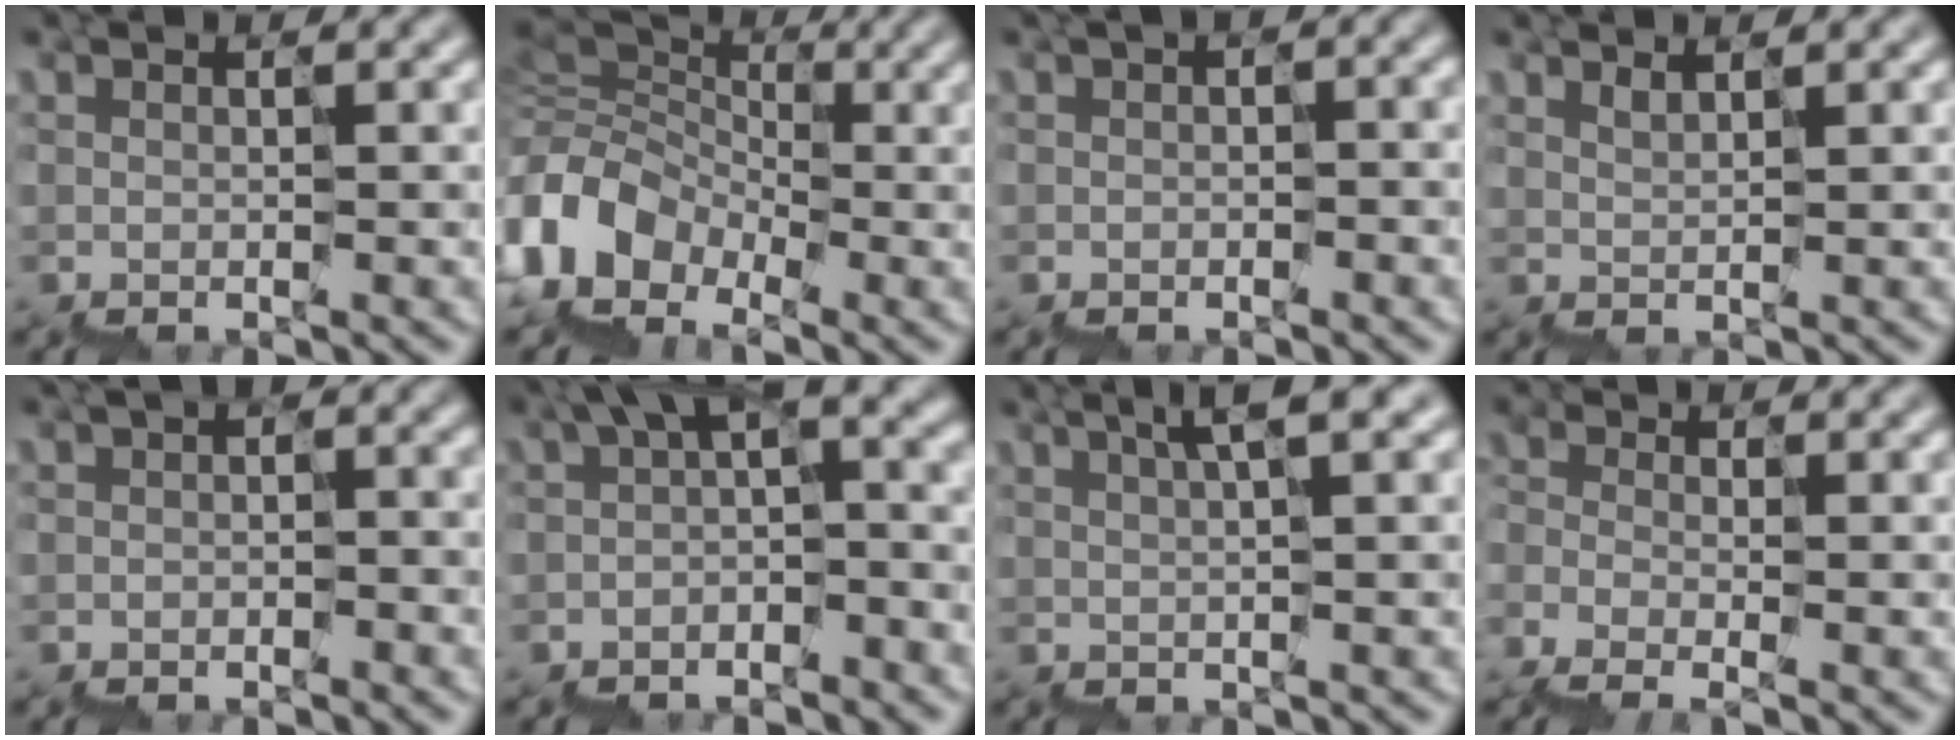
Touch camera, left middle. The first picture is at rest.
{"total": 5.7, "force": [-4.2, 3.7, 0.7], "torque": [-0.038, -0.003, -0.106]}
{"total": 1.3, "force": [-0.2, 0.7, 1.0], "torque": [-0.011, 0.009, -0.008]}
{"total": 0.6, "force": [0.4, -0.2, -0.4], "torque": [-0.007, 0.002, 0.012]}
{"total": 1.5, "force": [-0.8, 0.8, 1.0], "torque": [-0.009, 0.003, -0.015]}
{"total": 5.2, "force": [0.3, 2.5, 4.6], "torque": [-0.081, 0.003, -0.001]}
{"total": 2.4, "force": [1.5, 0.0, 1.9], "torque": [-0.037, 0.012, 0.026]}
{"total": 2.1, "force": [-2.1, -0.1, 0.0], "torque": [0.021, -0.007, -0.044]}